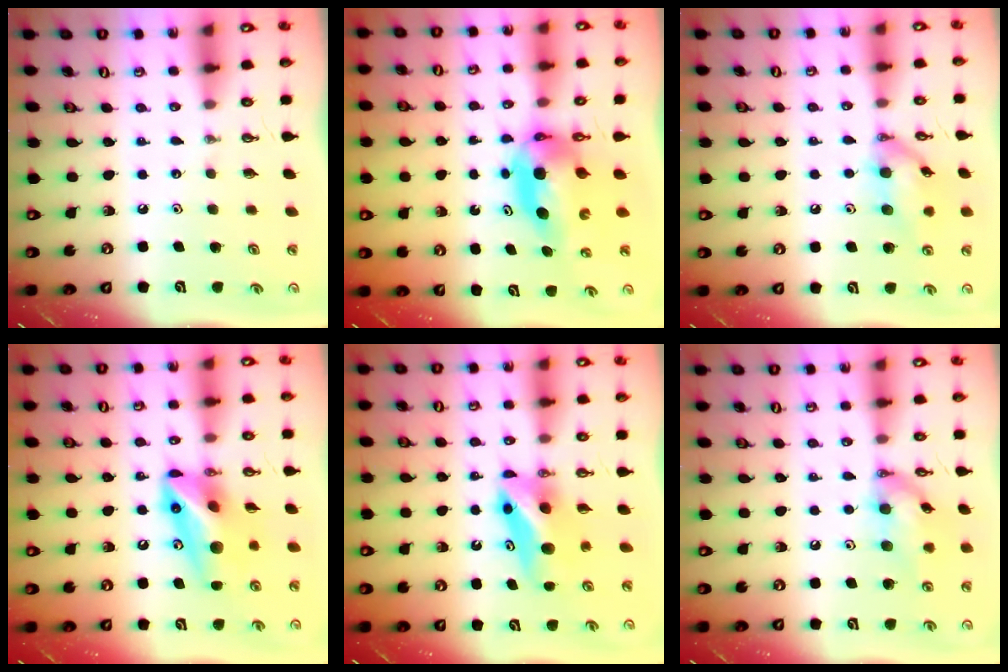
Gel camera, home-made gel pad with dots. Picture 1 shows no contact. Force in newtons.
{"total": 6.7, "press": 6.6, "slide": 1.1}
{"total": 13.3, "press": 13.2, "slide": 0.8}
{"total": 11.1, "press": 11.0, "slide": 1.9}
{"total": 8.2, "press": 7.4, "slide": 3.4}
{"total": 12.9, "press": 12.8, "slide": 1.5}